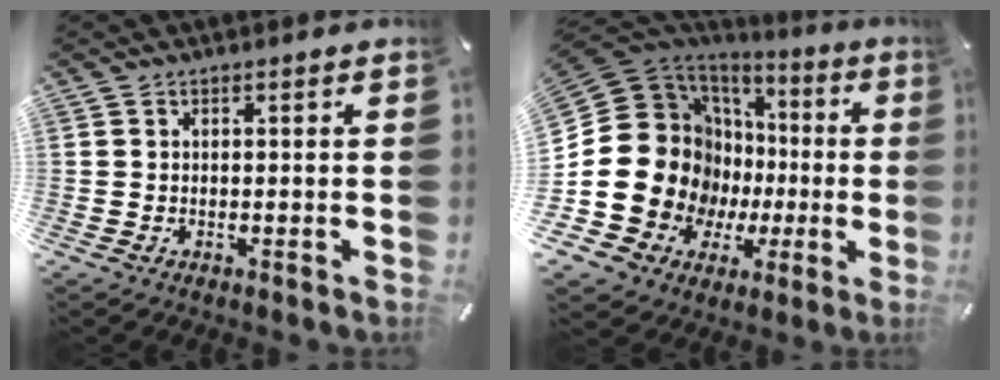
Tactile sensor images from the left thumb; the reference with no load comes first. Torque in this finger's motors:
{"motor_torque": [2.21, 2.80, 1.77, 0.99, 0.56]}